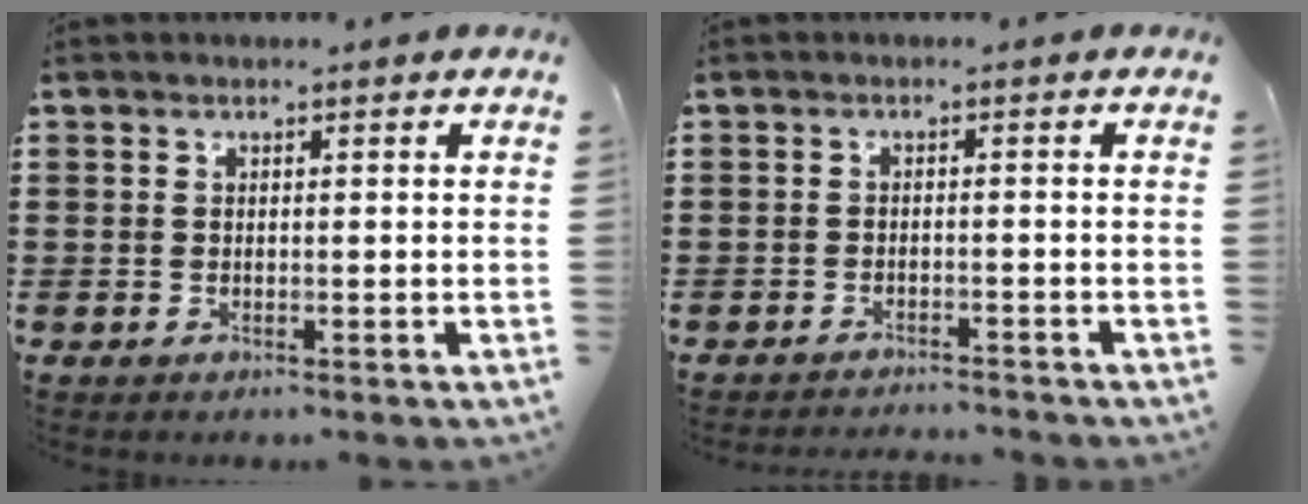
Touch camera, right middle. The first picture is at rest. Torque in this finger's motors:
{"motor_torque": [0.00, 0.00, 0.00, 0.02]}